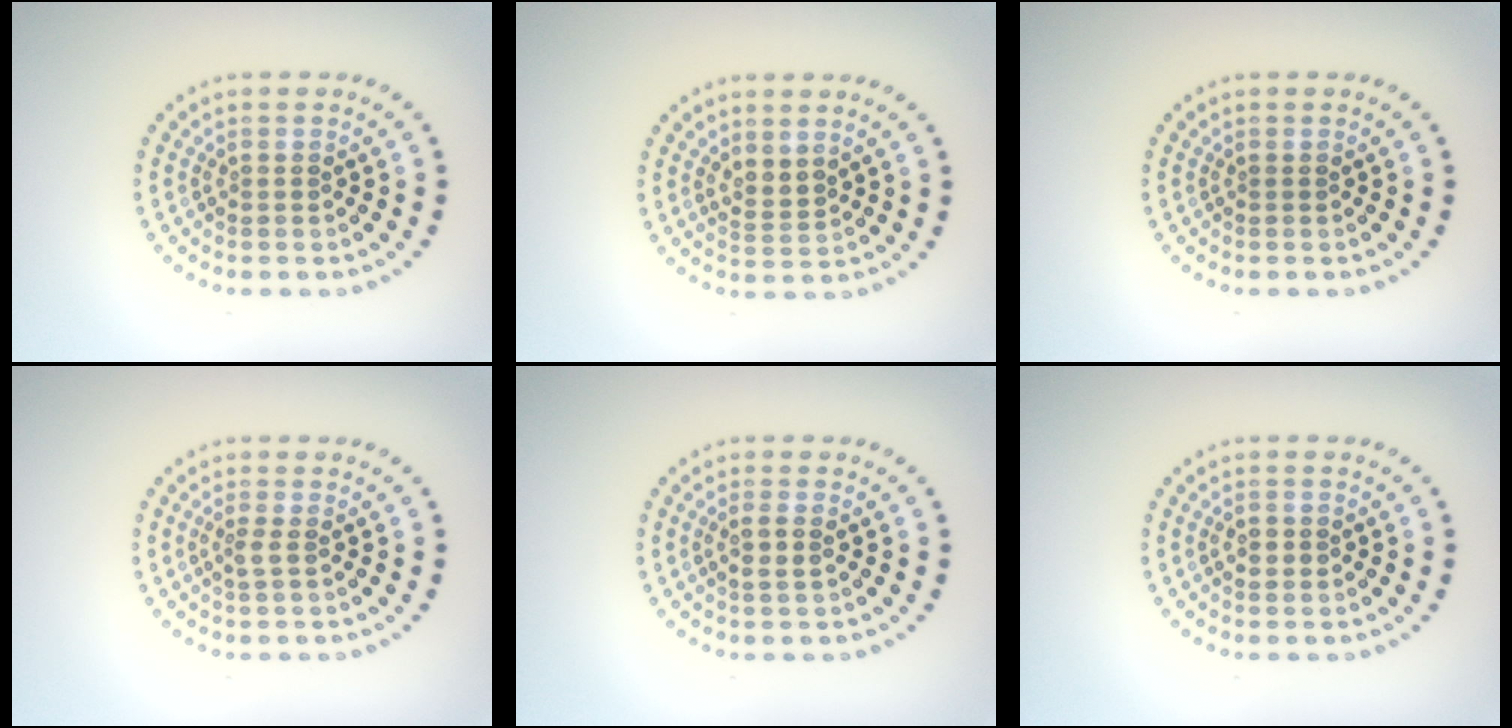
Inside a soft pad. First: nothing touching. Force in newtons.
{"total": 1.7, "press": 1.4, "slide": 1.1}
{"total": 0.0}
{"total": 0.9, "press": 0.6, "slide": 0.6}
{"total": 1.2, "press": 1.1, "slide": 0.5}
{"total": 0.9, "press": 0.8, "slide": 0.3}